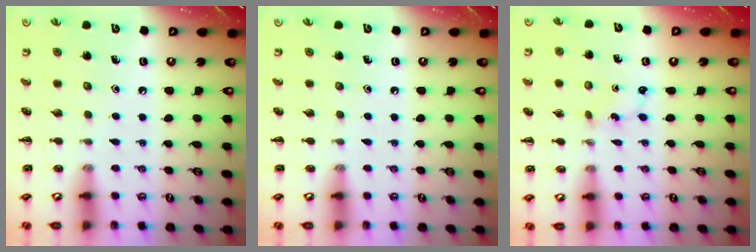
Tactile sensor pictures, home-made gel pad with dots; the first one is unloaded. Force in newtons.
{"total": 0.0}
{"total": 1.3, "press": 1.2, "slide": 0.4}